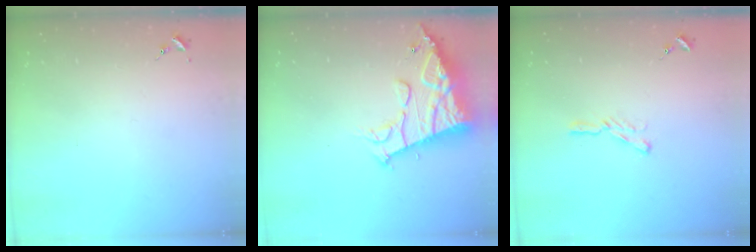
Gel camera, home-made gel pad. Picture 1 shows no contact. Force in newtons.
{"total": 16.0, "press": 15.9, "slide": 1.8}
{"total": 4.7, "press": 4.6, "slide": 0.6}